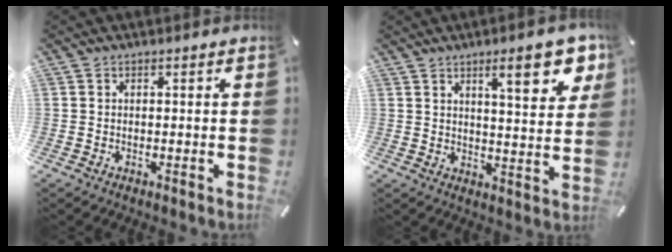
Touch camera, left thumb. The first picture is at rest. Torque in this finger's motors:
{"motor_torque": [1.52, 1.14, 1.14, -0.58, 0.06]}